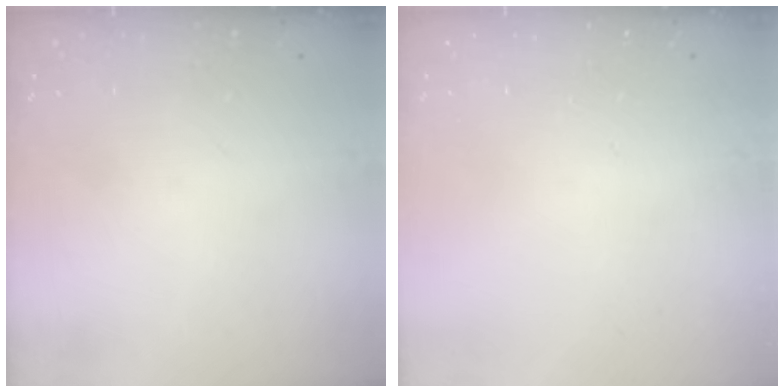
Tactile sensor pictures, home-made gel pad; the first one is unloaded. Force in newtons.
{"total": 0.0}